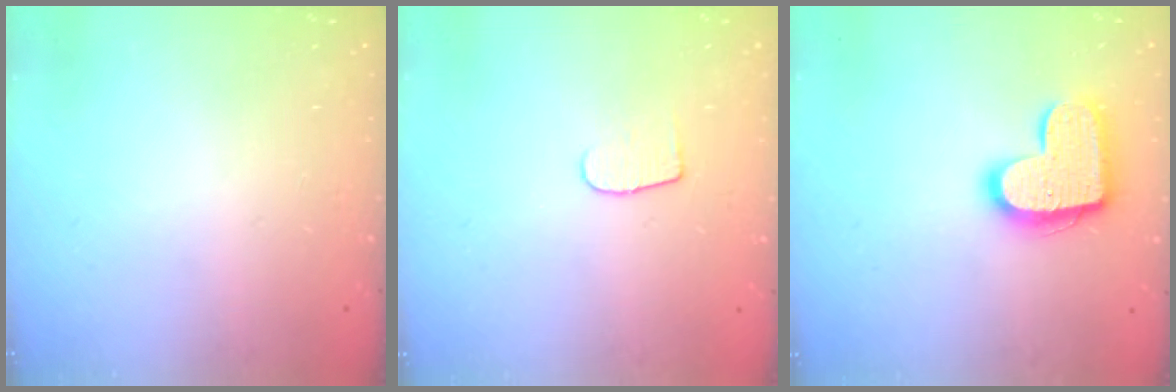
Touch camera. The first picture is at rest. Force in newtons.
{"total": 5.2, "press": 5.1, "slide": 0.6}
{"total": 15.5, "press": 15.4, "slide": 1.0}